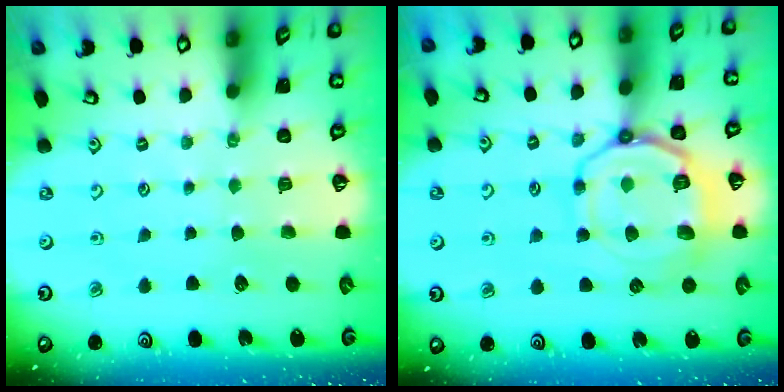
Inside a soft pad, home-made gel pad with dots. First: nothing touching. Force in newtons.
{"total": 14.0, "press": 13.9, "slide": 1.6}